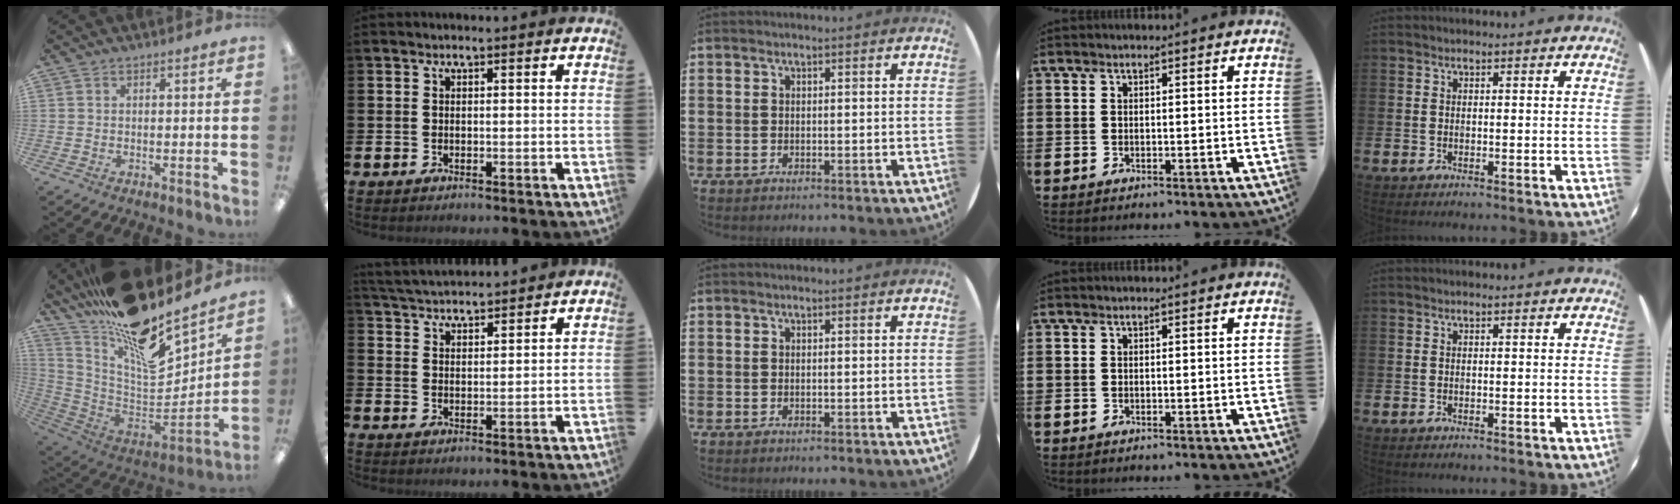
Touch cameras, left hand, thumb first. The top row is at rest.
{"thumb": {"total": 19.8, "force": [15.1, 6.7, 10.9], "torque": [-0.175, -0.126, 0.254]}, "index": {"total": 4.2, "force": [4.2, 0.5, 0.0], "torque": [-0.014, -0.022, 0.075]}}